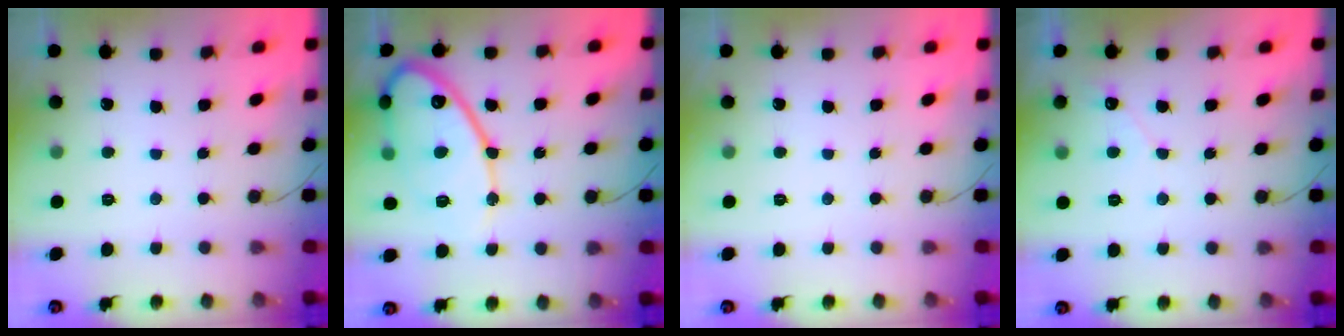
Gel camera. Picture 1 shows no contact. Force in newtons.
{"total": 17.4, "press": 17.3, "slide": 1.2}
{"total": 0.0}
{"total": 2.9, "press": 2.9, "slide": 0.1}